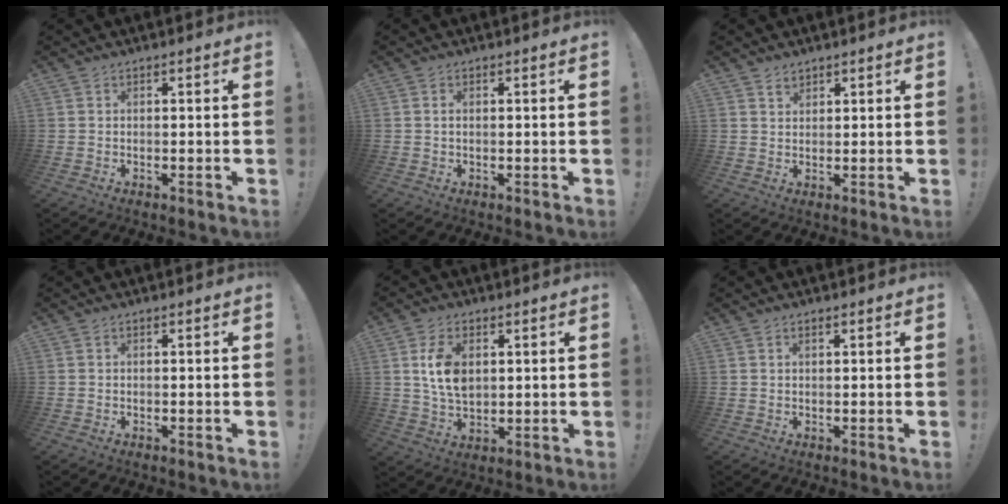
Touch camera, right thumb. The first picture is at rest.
{"total": 1.2, "force": [0.1, 0.9, 0.7], "torque": [-0.015, 0.004, 0.001]}
{"total": 2.5, "force": [2.0, 1.4, 0.5], "torque": [0.006, -0.012, 0.033]}
{"total": 0.0}
{"total": 9.6, "force": [2.3, 6.4, 6.8], "torque": [-0.120, 0.000, 0.043]}
{"total": 0.8, "force": [0.5, 0.2, 0.6], "torque": [-0.011, 0.001, 0.008]}